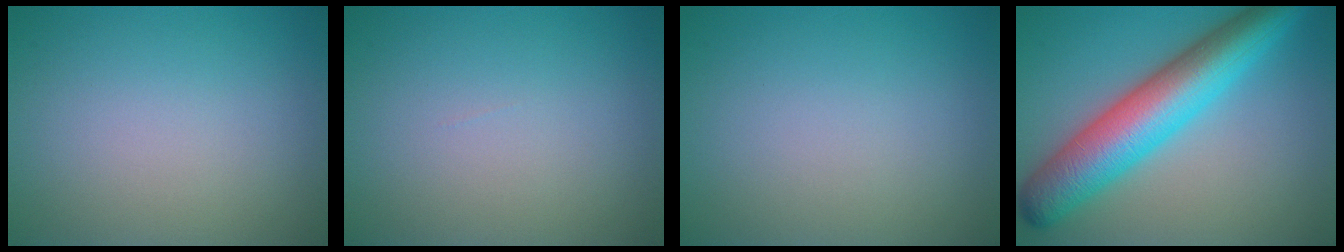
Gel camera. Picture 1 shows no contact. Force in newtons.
{"total": 0.0}
{"total": 0.0}
{"total": 9.6, "press": 9.6, "slide": 0.1}